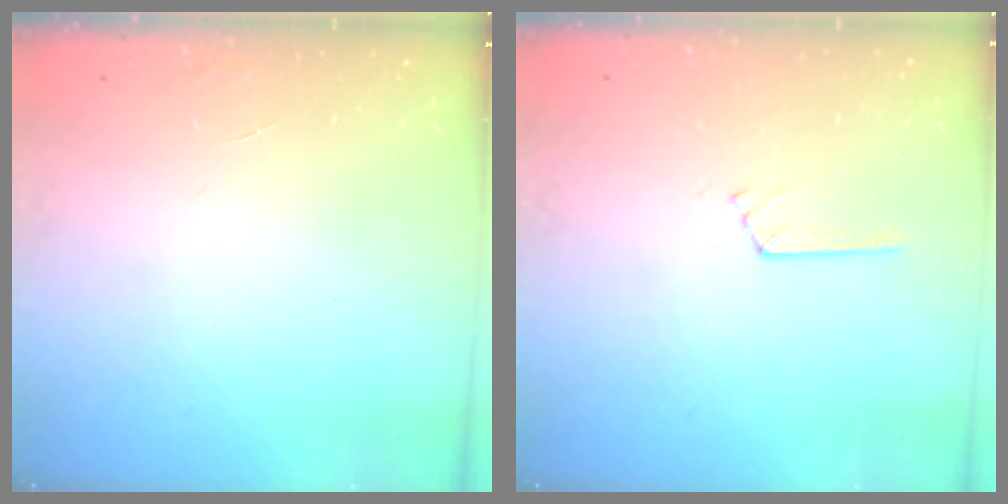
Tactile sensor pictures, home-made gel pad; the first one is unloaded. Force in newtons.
{"total": 2.8, "press": 2.8, "slide": 0.4}